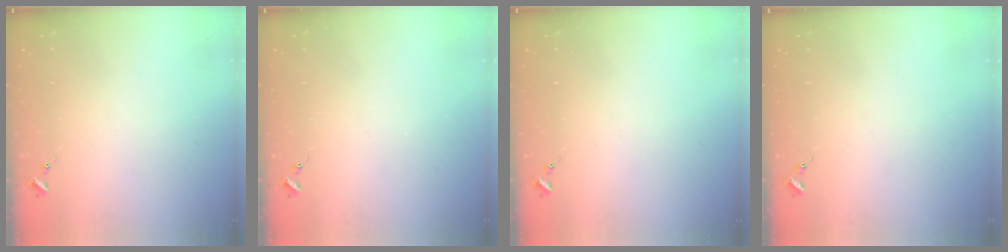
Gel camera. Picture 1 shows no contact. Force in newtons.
{"total": 0.0}
{"total": 0.0}
{"total": 0.0}